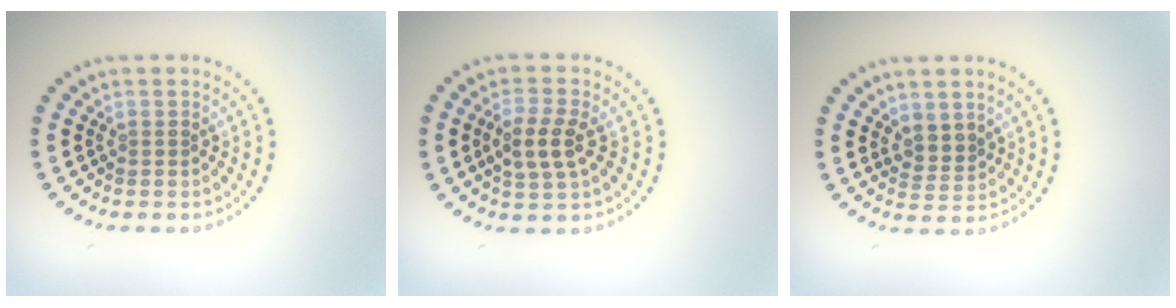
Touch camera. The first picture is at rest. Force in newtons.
{"total": 3.0, "press": 2.9, "slide": 0.8}
{"total": 2.0, "press": 1.4, "slide": 1.4}